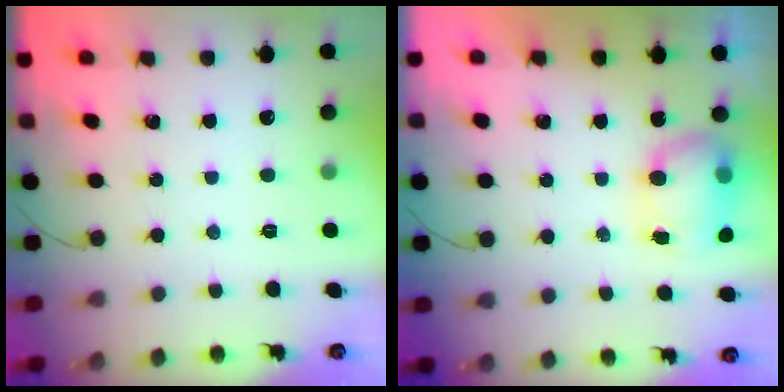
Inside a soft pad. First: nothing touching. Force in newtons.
{"total": 8.4, "press": 8.2, "slide": 1.7}